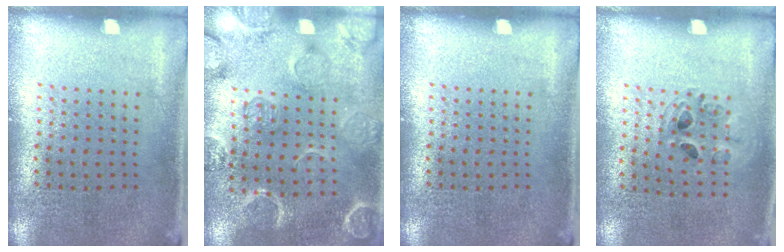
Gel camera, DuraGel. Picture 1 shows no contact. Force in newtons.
{"total": 2.3, "press": 2.3, "slide": 0.5}
{"total": 0.0}
{"total": 1.0, "press": 1.0, "slide": 0.1}